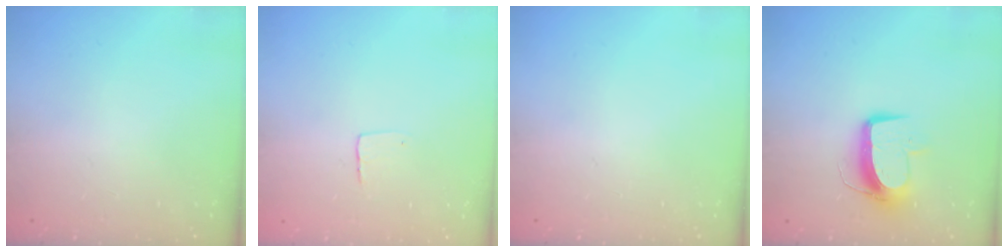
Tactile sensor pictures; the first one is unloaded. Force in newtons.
{"total": 4.3, "press": 4.3, "slide": 0.3}
{"total": 0.0}
{"total": 9.7, "press": 9.7, "slide": 0.6}